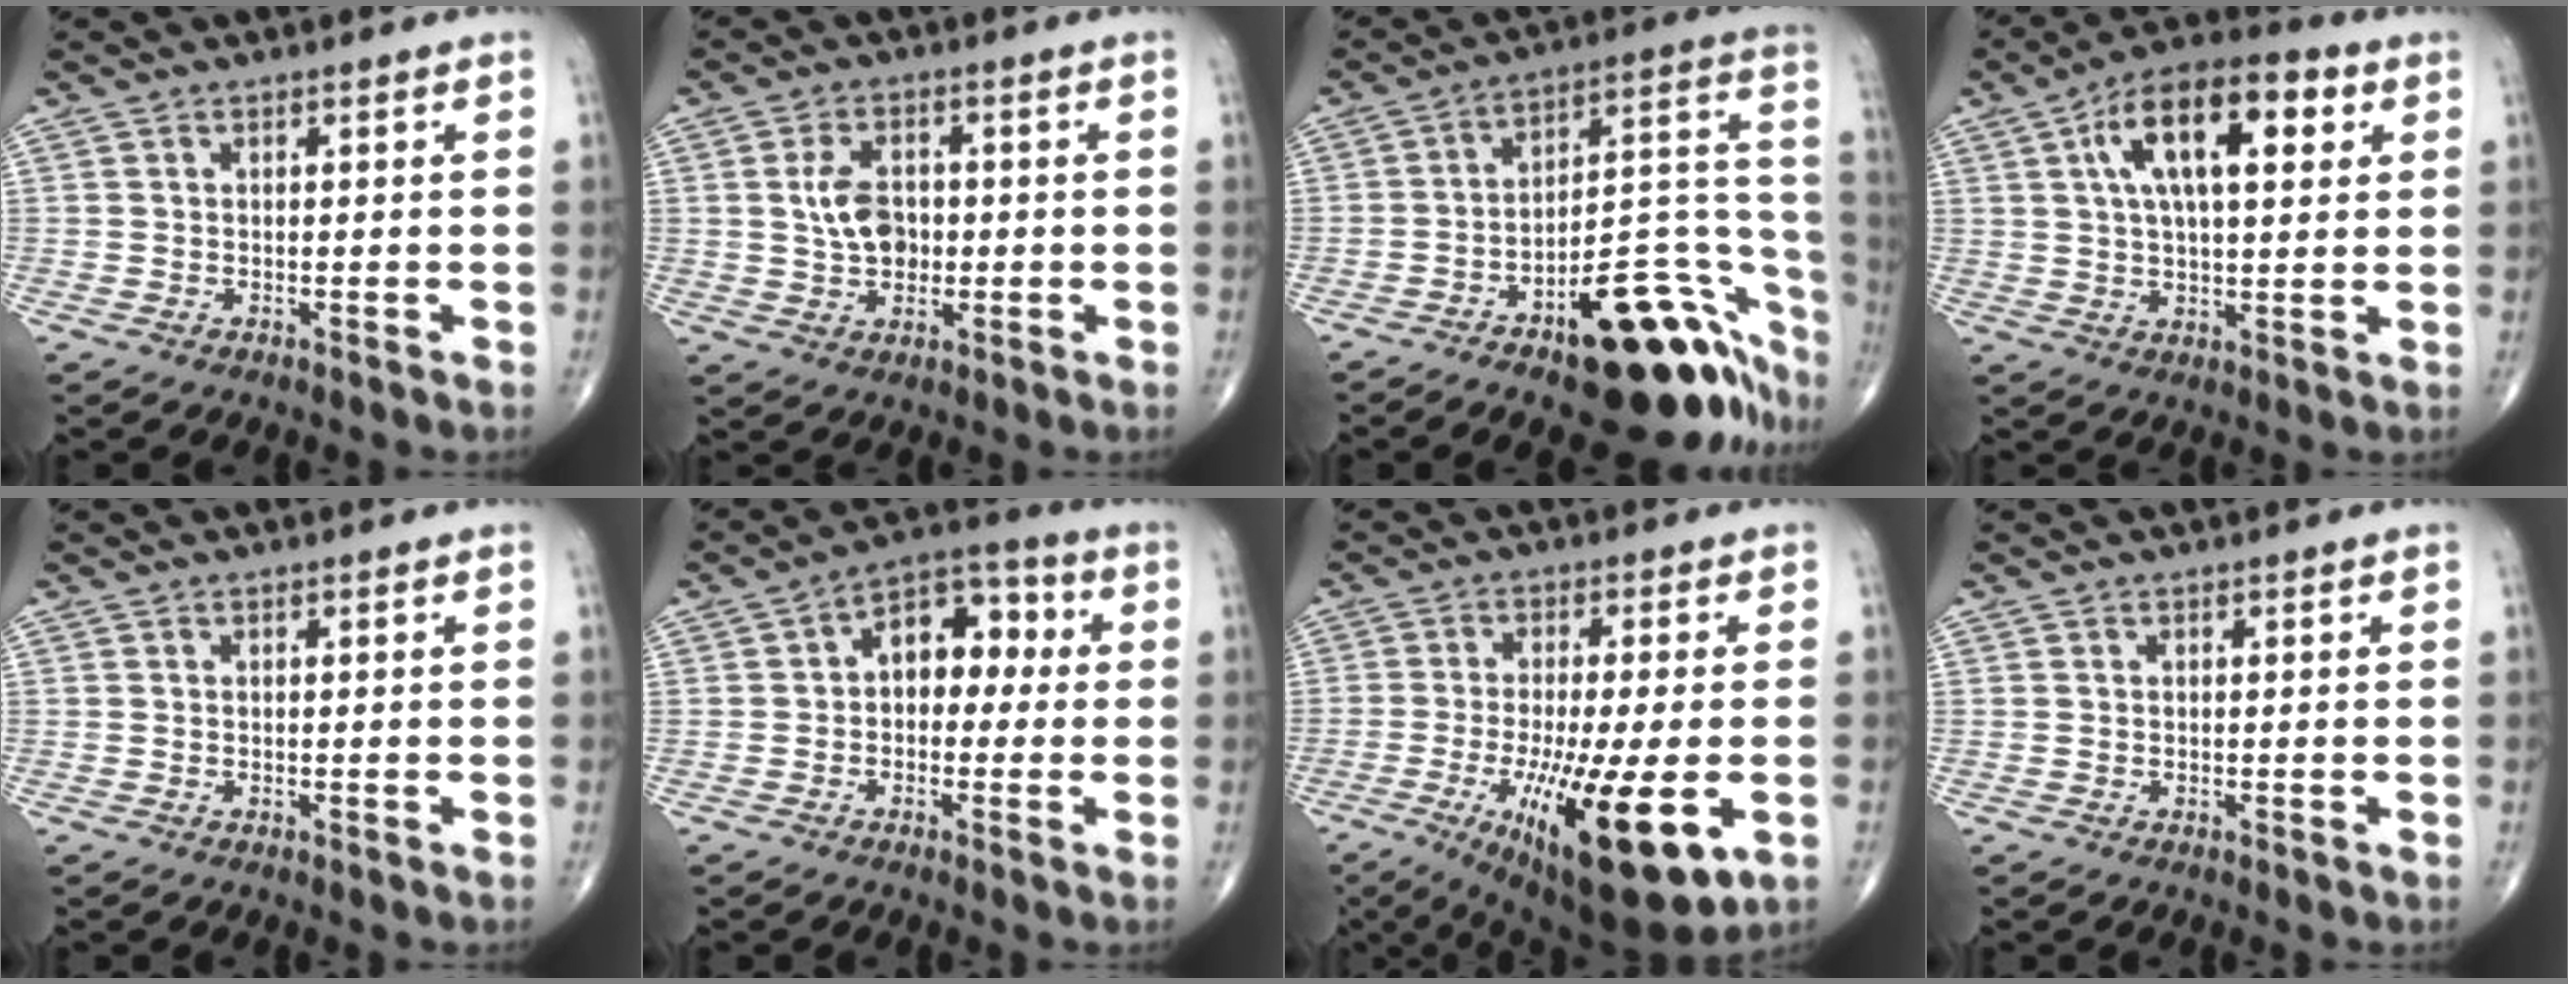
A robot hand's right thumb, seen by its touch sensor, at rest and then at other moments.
{"total": 6.7, "force": [0.2, 4.6, 4.9], "torque": [-0.074, 0.002, 0.006]}
{"total": 27.4, "force": [-14.1, 10.9, 20.8], "torque": [-0.173, 0.105, -0.193]}
{"total": 16.2, "force": [5.2, 7.1, 13.6], "torque": [-0.207, 0.013, 0.077]}
{"total": 0.0}
{"total": 9.8, "force": [0.7, 6.5, 7.3], "torque": [-0.069, 0.036, -0.003]}
{"total": 19.8, "force": [-5.9, 5.3, 18.2], "torque": [-0.290, -0.022, -0.076]}
{"total": 0.0}